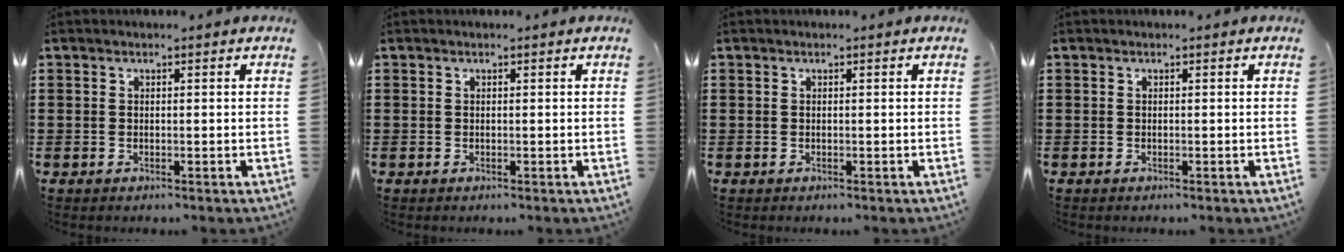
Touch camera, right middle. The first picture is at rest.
{"total": 0.0}
{"total": 0.0}
{"total": 0.0}